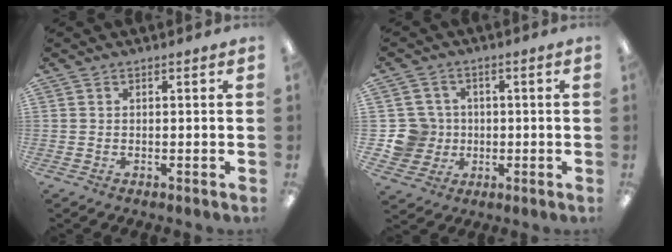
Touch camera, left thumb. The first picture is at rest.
{"total": 8.5, "force": [-0.1, 8.4, 1.7], "torque": [-0.058, 0.011, 0.006]}